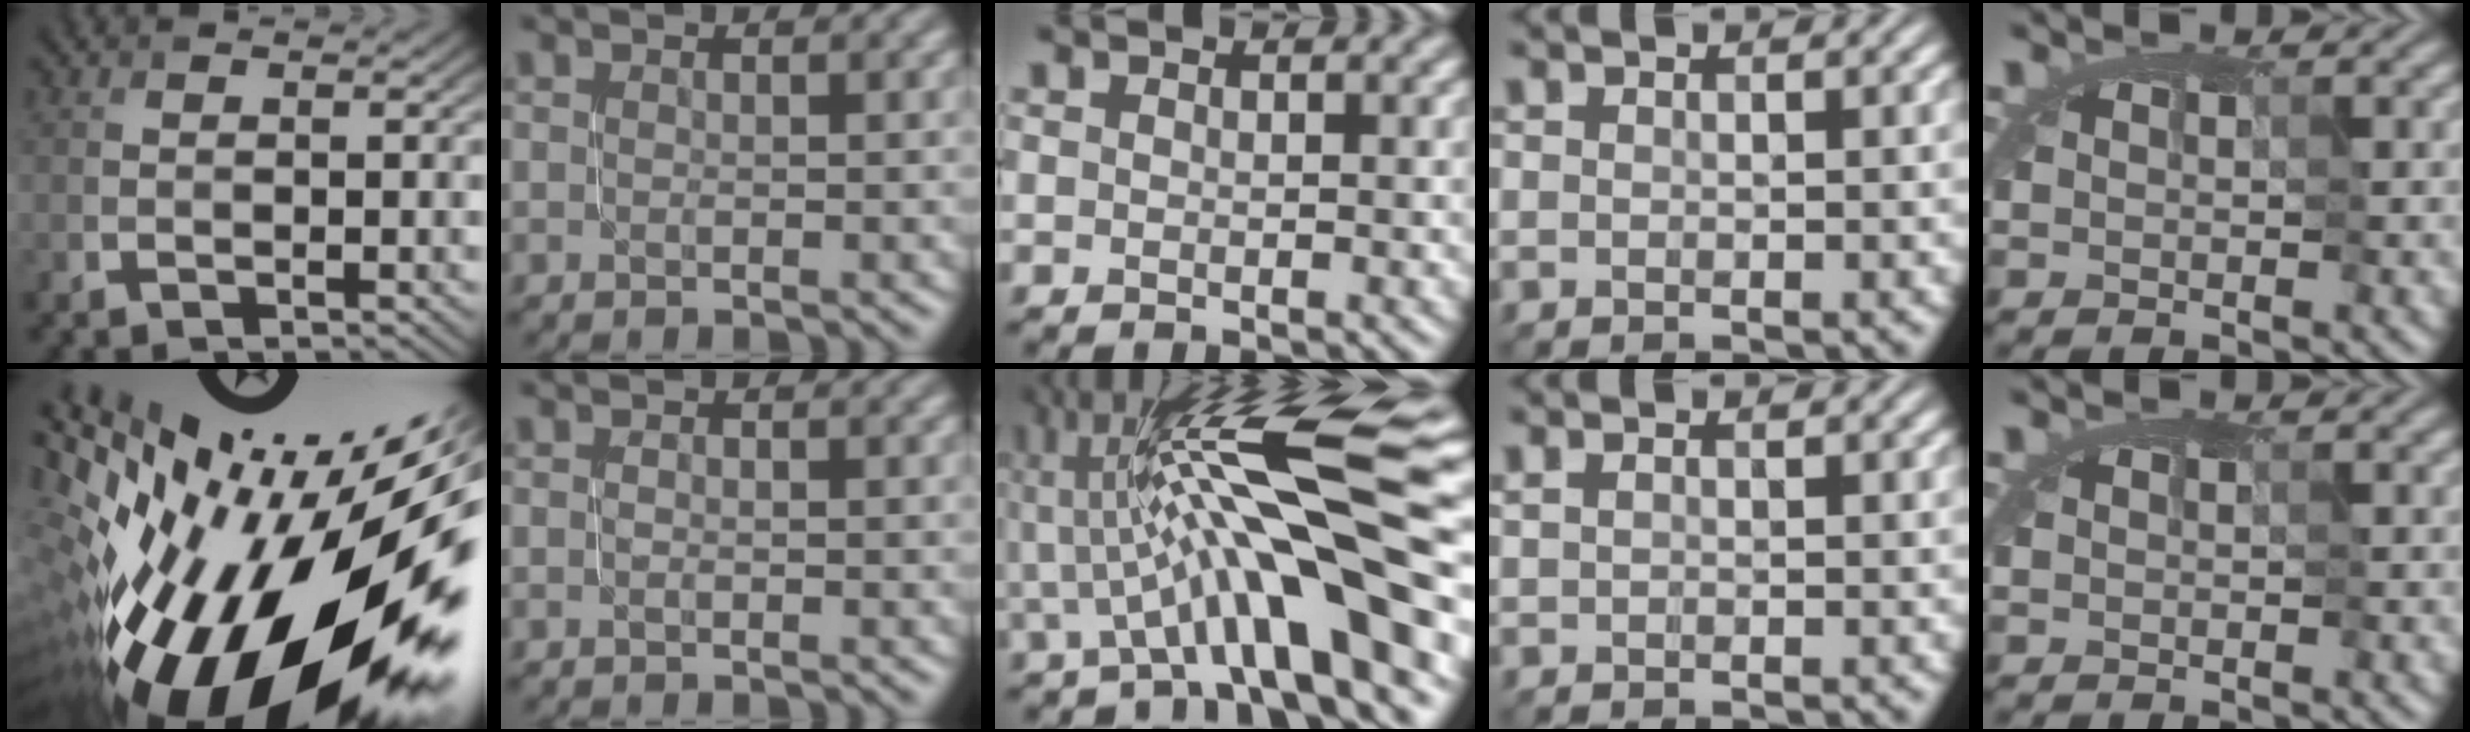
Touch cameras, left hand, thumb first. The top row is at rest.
{"thumb": {"total": 21.8, "force": [-5.1, 9.2, 19.1], "torque": [-0.306, -0.057, -0.079]}, "middle": {"total": 12.8, "force": [0.8, 2.2, 12.6], "torque": [-0.196, 0.021, 0.010]}, "ring": {"total": 0.5, "force": [0.3, 0.2, 0.4], "torque": [-0.012, 0.002, 0.005]}}